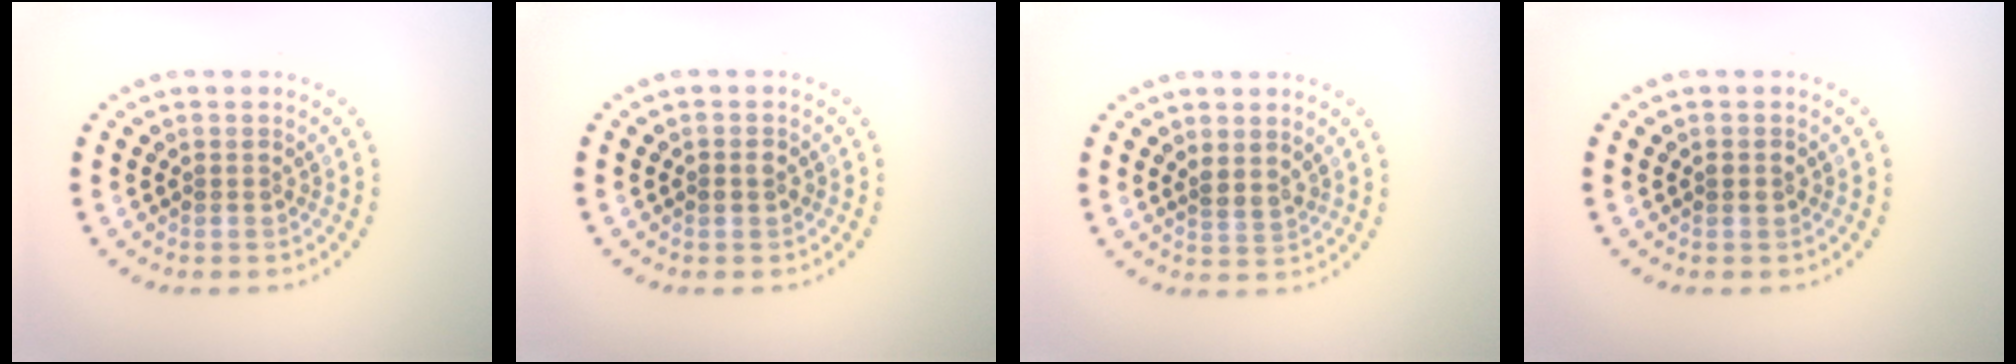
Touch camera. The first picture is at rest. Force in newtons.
{"total": 1.0, "press": 1.0, "slide": 0.2}
{"total": 1.2, "press": 0.8, "slide": 0.9}
{"total": 0.9, "press": 0.9, "slide": 0.1}